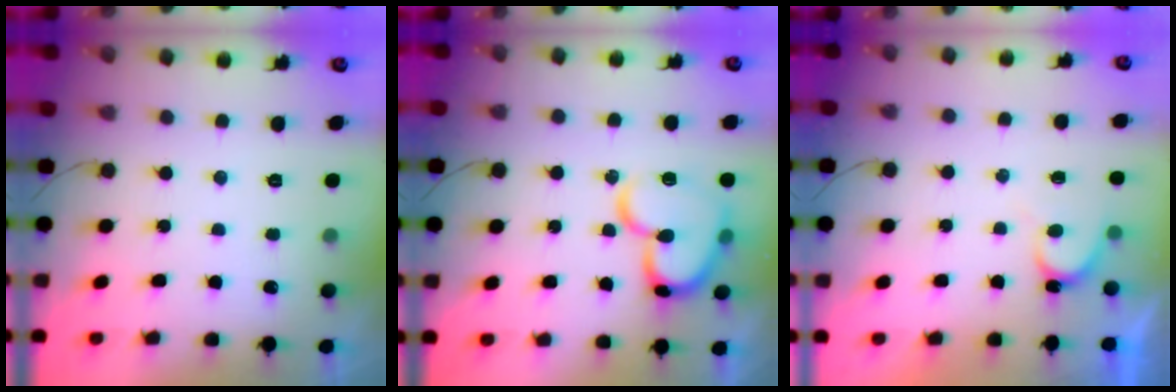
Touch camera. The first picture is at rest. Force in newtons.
{"total": 17.2, "press": 17.2, "slide": 1.6}
{"total": 5.6, "press": 5.6, "slide": 0.4}